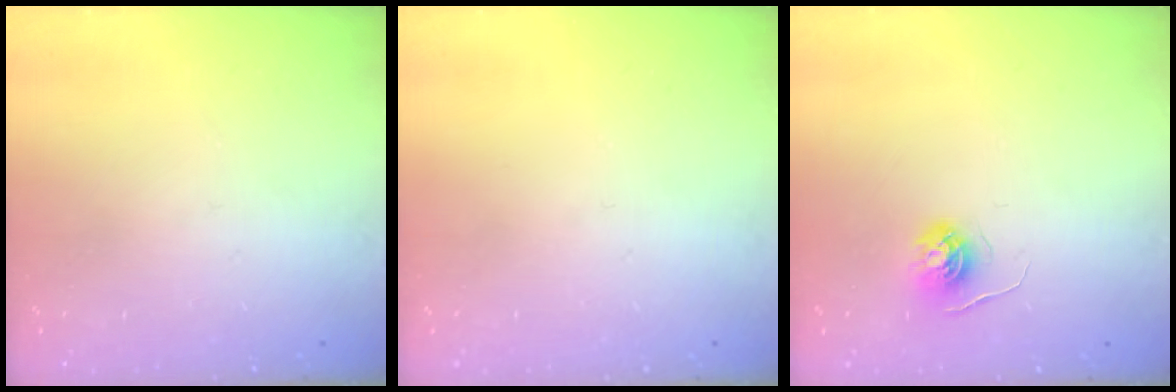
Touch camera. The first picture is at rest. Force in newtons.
{"total": 0.0}
{"total": 4.6, "press": 4.6, "slide": 0.4}